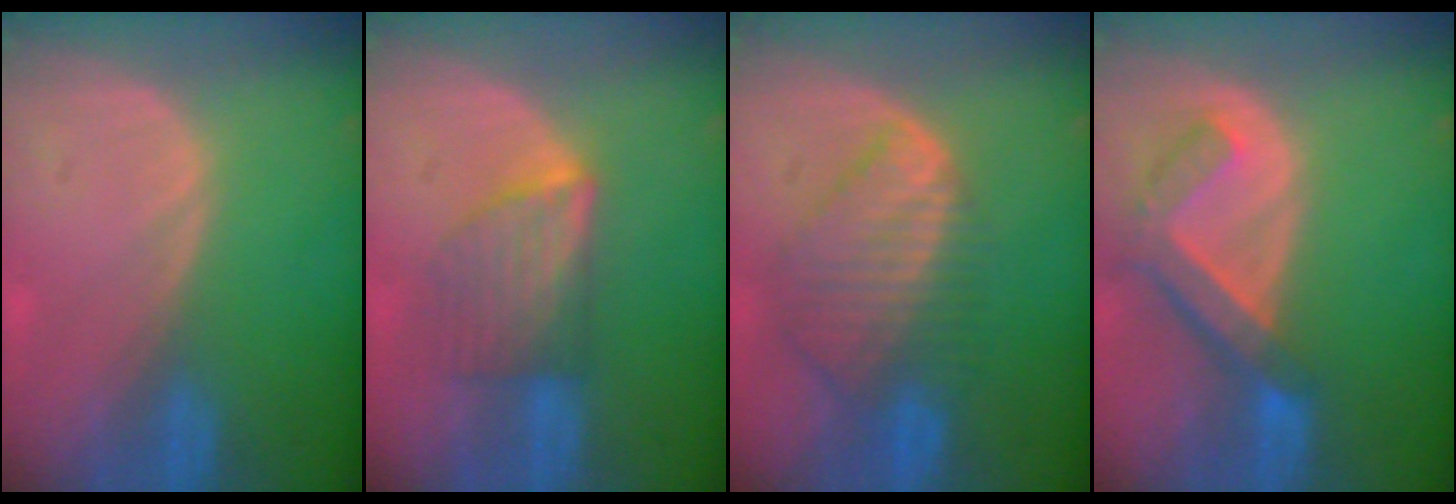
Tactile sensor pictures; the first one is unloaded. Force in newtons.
{"total": 6.0, "press": 5.9, "slide": 1.1}
{"total": 8.8, "press": 7.7, "slide": 4.2}
{"total": 7.4, "press": 6.4, "slide": 3.6}